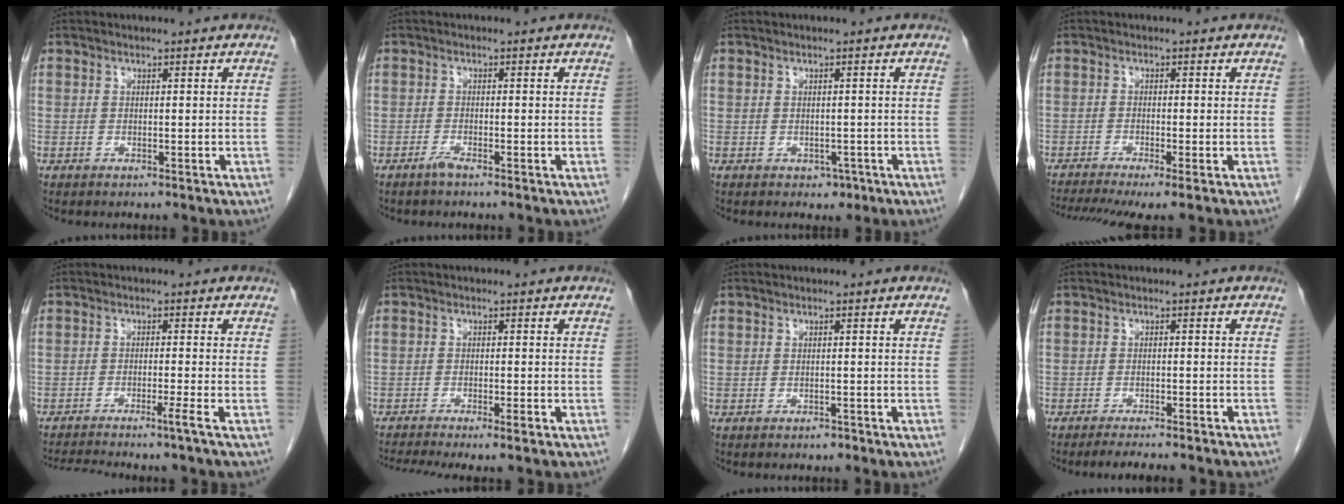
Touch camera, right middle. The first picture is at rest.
{"total": 1.2, "force": [-1.0, -0.1, 0.7], "torque": [-0.018, -0.001, -0.021]}
{"total": 1.5, "force": [-0.7, 1.2, 0.6], "torque": [-0.007, 0.003, -0.004]}
{"total": 8.9, "force": [-6.5, 0.7, 5.9], "torque": [-0.097, -0.011, -0.107]}
{"total": 6.1, "force": [-4.8, -1.9, 3.2], "torque": [-0.050, -0.010, -0.082]}
{"total": 6.1, "force": [-4.6, 0.0, 4.0], "torque": [-0.064, -0.007, -0.073]}
{"total": 0.8, "force": [-0.6, 0.4, 0.2], "torque": [-0.005, 0.000, -0.009]}
{"total": 7.0, "force": [-6.2, 0.4, 3.2], "torque": [-0.033, -0.009, -0.086]}